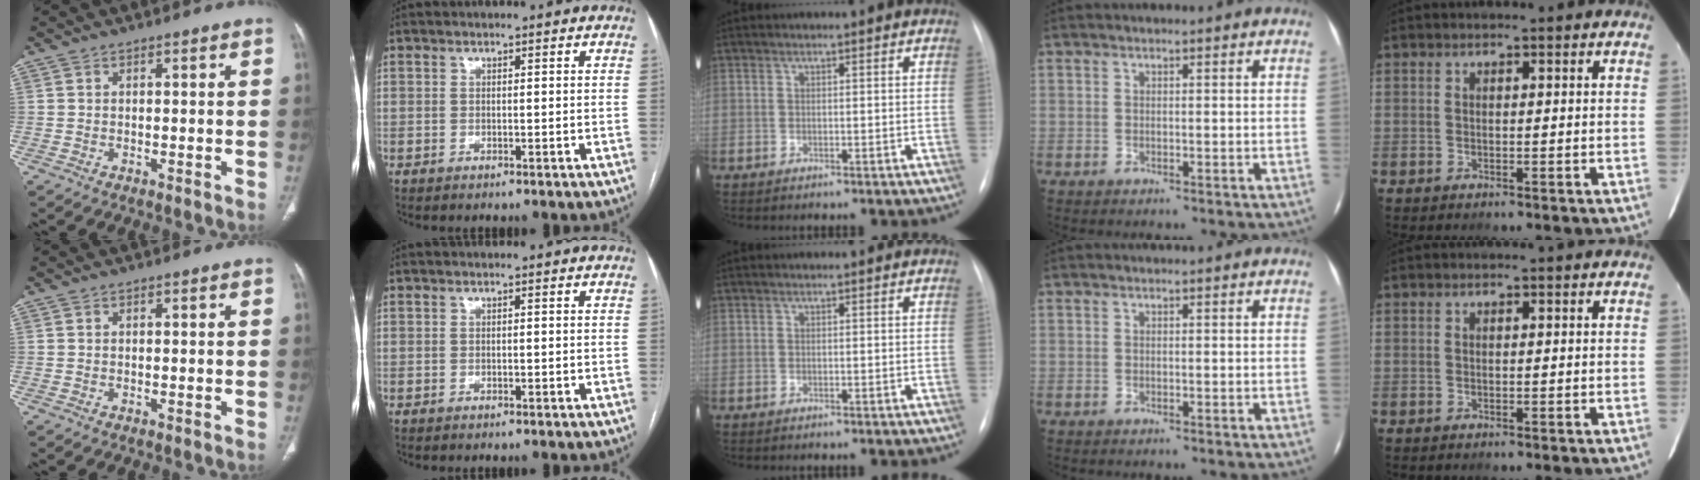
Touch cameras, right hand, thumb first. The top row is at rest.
{}